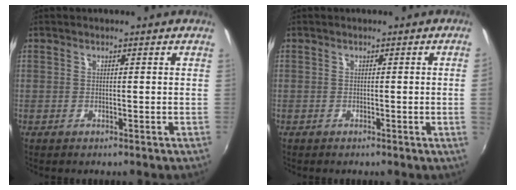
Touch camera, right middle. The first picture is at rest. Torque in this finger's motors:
{"motor_torque": [0.28, -0.23, -0.34, -0.21]}